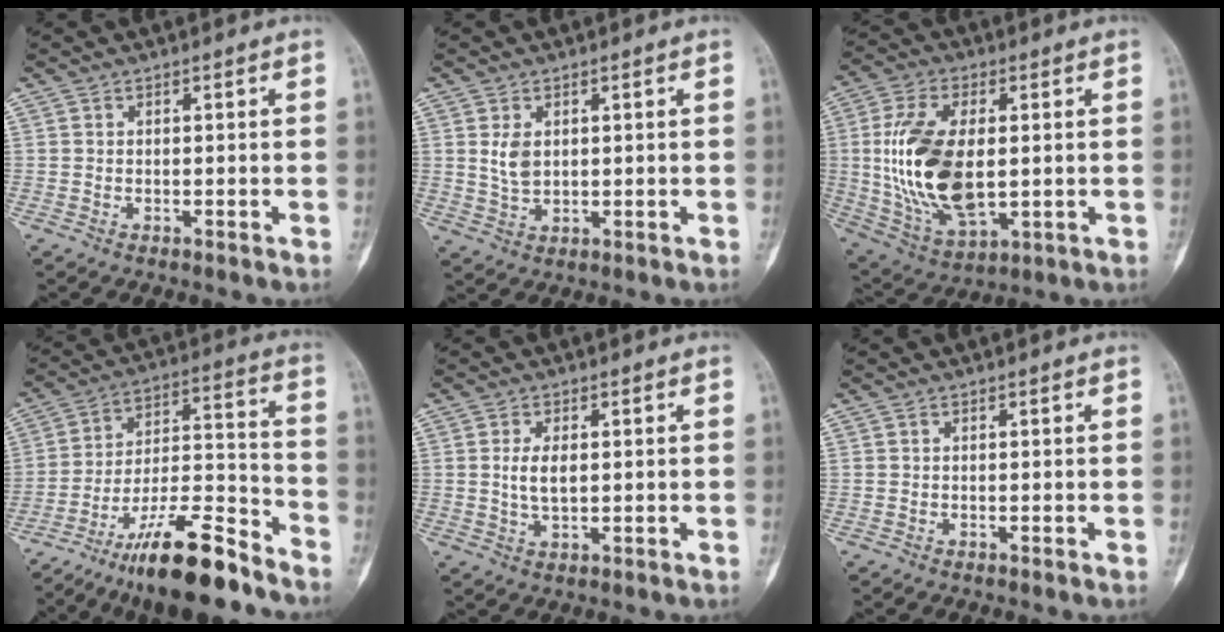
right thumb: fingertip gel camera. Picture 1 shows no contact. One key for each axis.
{"total": 3.9, "fx": 1.0, "fy": 2.5, "fz": 2.8, "tx": -0.049, "ty": -0.007, "tz": 0.027}
{"total": 18.8, "fx": 0.6, "fy": 10.0, "fz": 15.9, "tx": -0.316, "ty": -0.011, "tz": 0.023}
{"total": 18.4, "fx": -13.8, "fy": 4.0, "fz": 11.5, "tx": -0.200, "ty": 0.089, "tz": -0.236}
{"total": 4.1, "fx": 0.6, "fy": 2.1, "fz": 3.5, "tx": -0.070, "ty": -0.006, "tz": 0.014}
{"total": 0.0}